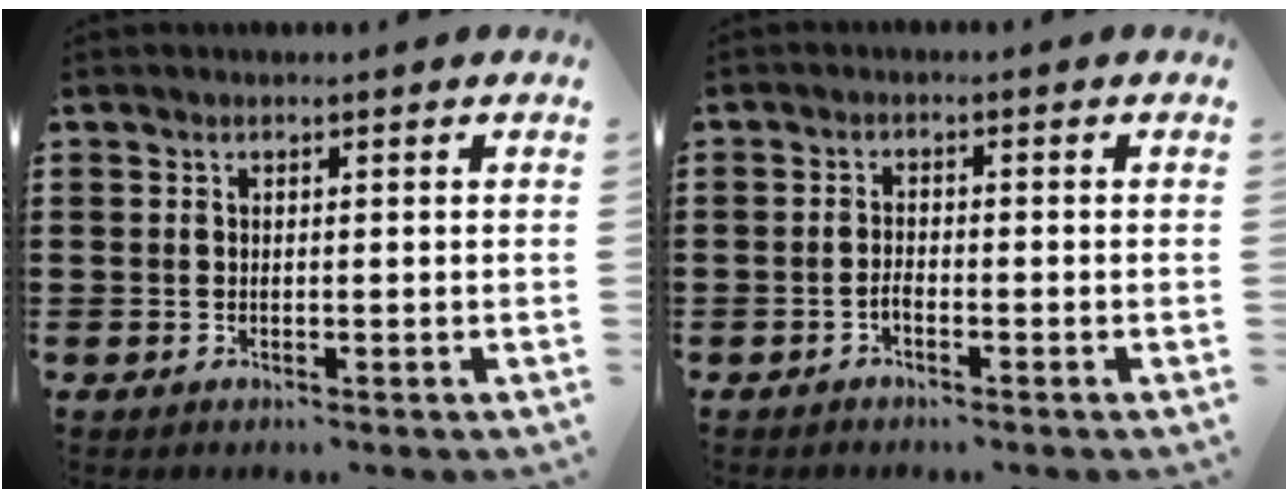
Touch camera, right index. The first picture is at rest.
{"total": 1.4, "force": [-1.0, 0.6, 0.8], "torque": [-0.019, -0.002, -0.019]}